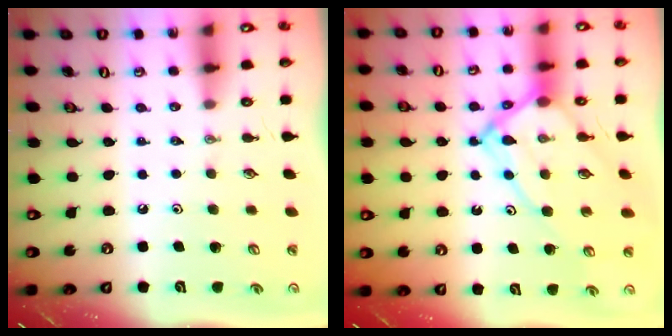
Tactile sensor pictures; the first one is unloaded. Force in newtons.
{"total": 13.9, "press": 13.8, "slide": 1.2}